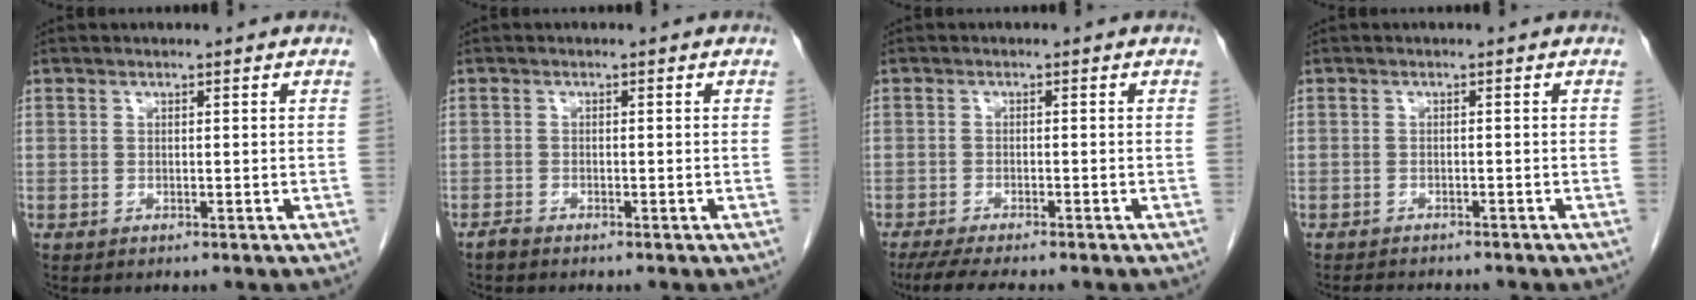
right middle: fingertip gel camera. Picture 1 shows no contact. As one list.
[{"total": 0.8, "force": [-0.8, 0.1, 0.2], "torque": [-0.010, -0.002, -0.014]}, {"total": 7.5, "force": [-6.1, 0.9, 4.2], "torque": [-0.059, -0.014, -0.092]}, {"total": 5.1, "force": [-4.5, 1.7, 1.8], "torque": [-0.028, -0.003, -0.054]}]